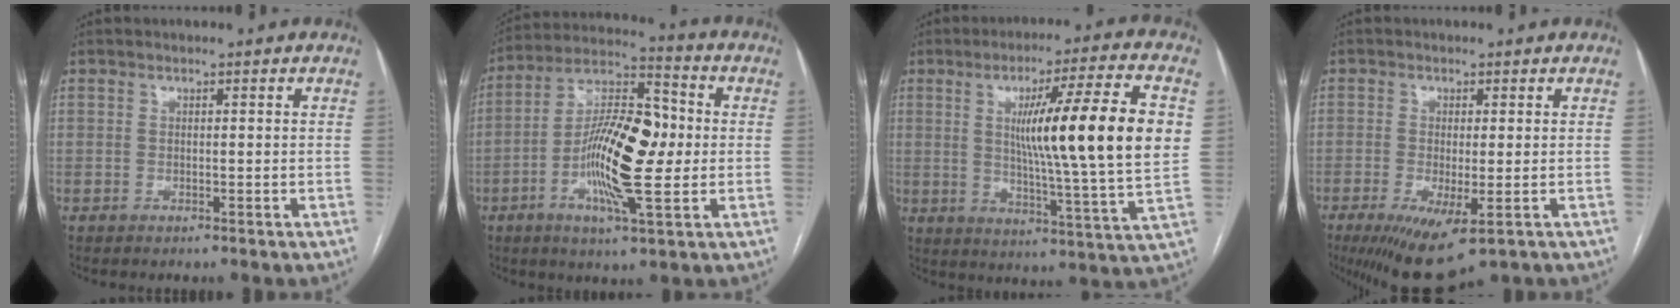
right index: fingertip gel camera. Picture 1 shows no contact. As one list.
[{"total": 16.0, "force": [-1.7, 4.2, 15.3], "torque": [-0.285, 0.014, -0.032]}, {"total": 19.7, "force": [3.5, -0.6, 19.4], "torque": [-0.291, -0.006, 0.042]}, {"total": 9.2, "force": [-4.6, 2.3, 7.6], "torque": [-0.125, -0.026, -0.067]}]